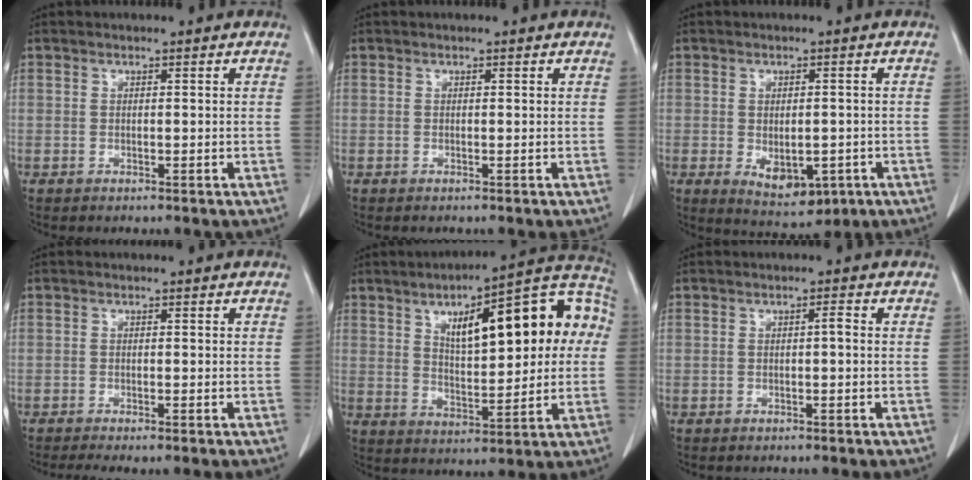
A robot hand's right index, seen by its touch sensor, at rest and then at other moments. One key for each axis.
{"total": 0.0}
{"total": 7.8, "fx": -2.8, "fy": 4.1, "fz": 6.0, "tx": -0.088, "ty": -0.011, "tz": -0.027}
{"total": 3.4, "fx": -2.7, "fy": 0.2, "fz": 2.0, "tx": -0.033, "ty": -0.007, "tz": -0.043}
{"total": 20.6, "fx": 4.9, "fy": 6.3, "fz": 19.0, "tx": -0.271, "ty": 0.041, "tz": 0.069}
{"total": 1.0, "fx": -0.1, "fy": 0.1, "fz": 1.0, "tx": -0.010, "ty": 0.005, "tz": -0.002}